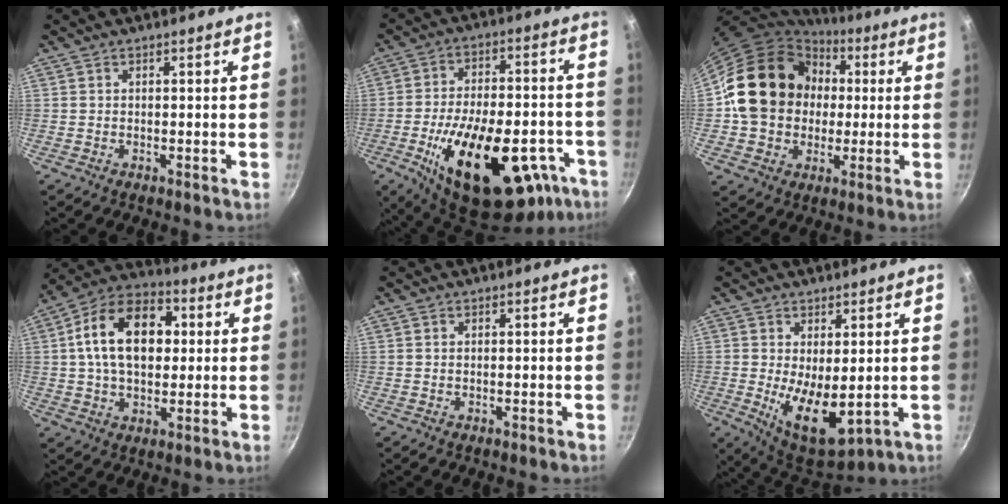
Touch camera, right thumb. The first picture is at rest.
{"total": 30.3, "force": [-12.5, 14.9, 23.2], "torque": [-0.325, 0.034, -0.172]}
{"total": 19.9, "force": [1.8, 16.8, 10.6], "torque": [-0.163, 0.032, 0.030]}
{"total": 17.2, "force": [2.8, 11.3, 12.6], "torque": [-0.179, 0.022, 0.029]}
{"total": 0.0}
{"total": 10.9, "force": [-0.2, 5.1, 9.7], "torque": [-0.137, -0.028, 0.015]}